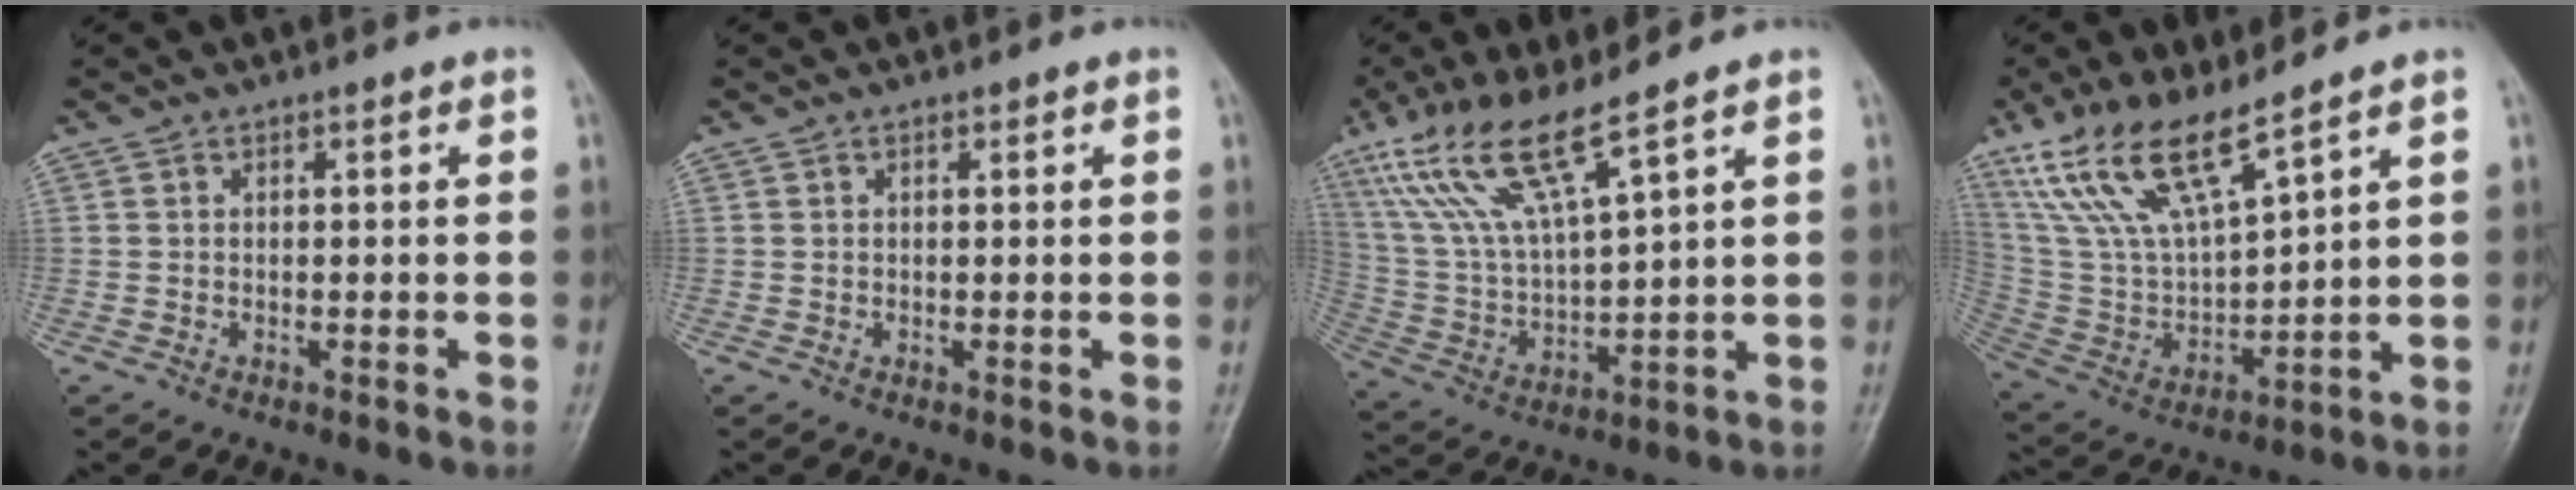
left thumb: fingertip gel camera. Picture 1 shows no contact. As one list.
[{"total": 0.7, "force": [0.3, 0.3, 0.6], "torque": [-0.007, 0.001, 0.004]}, {"total": 14.5, "force": [9.4, 2.5, 10.8], "torque": [-0.225, -0.038, 0.199]}, {"total": 15.9, "force": [11.1, 4.3, 10.6], "torque": [-0.200, -0.046, 0.235]}]